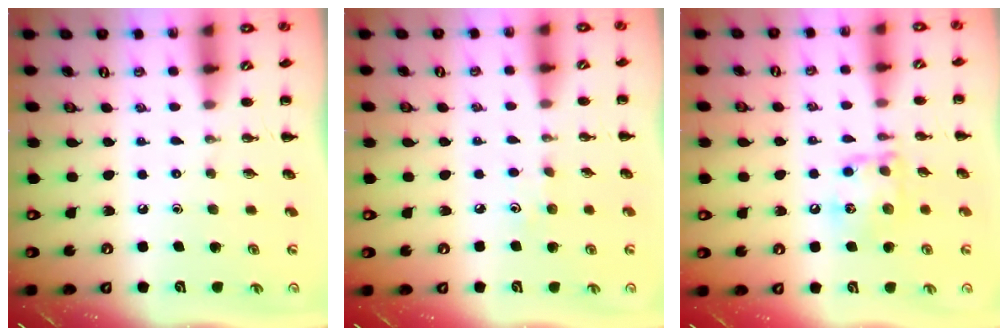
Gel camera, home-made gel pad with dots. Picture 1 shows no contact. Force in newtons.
{"total": 3.5, "press": 3.4, "slide": 1.0}
{"total": 12.4, "press": 12.4, "slide": 1.2}